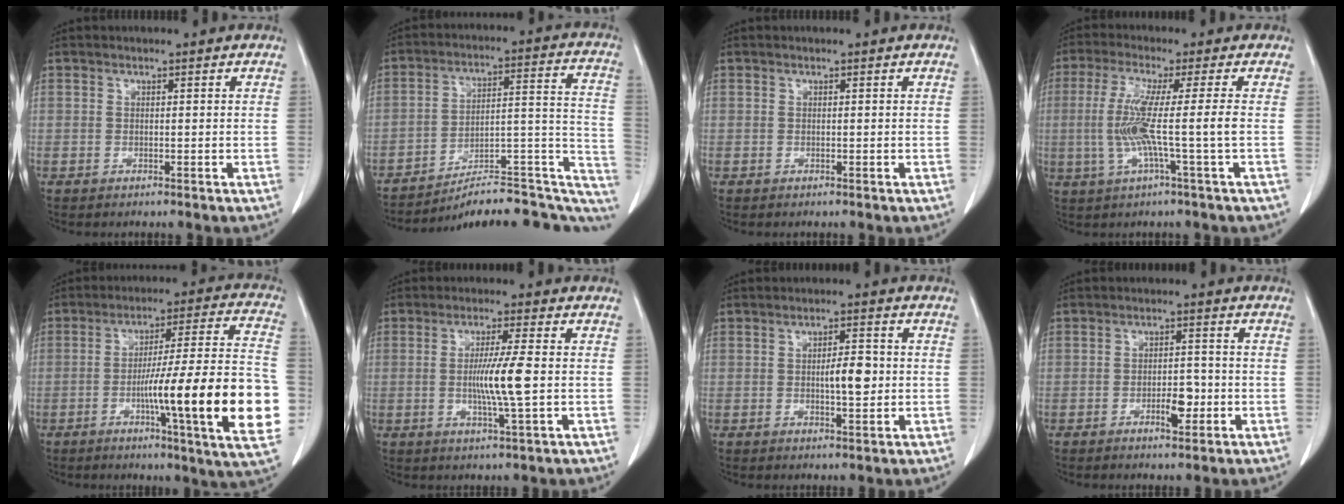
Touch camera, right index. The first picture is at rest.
{"total": 19.6, "force": [-16.2, 7.0, 8.4], "torque": [-0.044, 0.084, -0.210]}
{"total": 0.0}
{"total": 8.3, "force": [-0.7, -1.5, 8.1], "torque": [-0.167, -0.006, -0.014]}
{"total": 22.6, "force": [-5.1, 0.1, 22.0], "torque": [-0.260, 0.001, -0.074]}
{"total": 7.1, "force": [-0.5, -0.5, 7.0], "torque": [-0.130, -0.011, -0.009]}
{"total": 4.7, "force": [-0.2, 1.3, 4.5], "torque": [-0.071, 0.002, 0.000]}
{"total": 1.3, "force": [-0.5, -0.1, 1.1], "torque": [-0.024, -0.002, -0.009]}